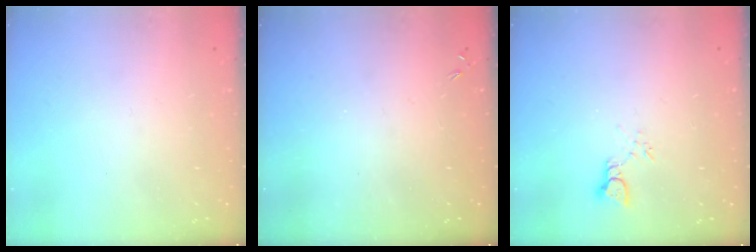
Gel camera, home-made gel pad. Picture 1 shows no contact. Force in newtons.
{"total": 0.0}
{"total": 2.3, "press": 2.3, "slide": 0.1}